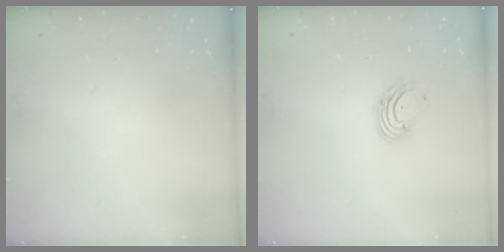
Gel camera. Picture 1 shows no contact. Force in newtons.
{"total": 2.7, "press": 2.7, "slide": 0.3}